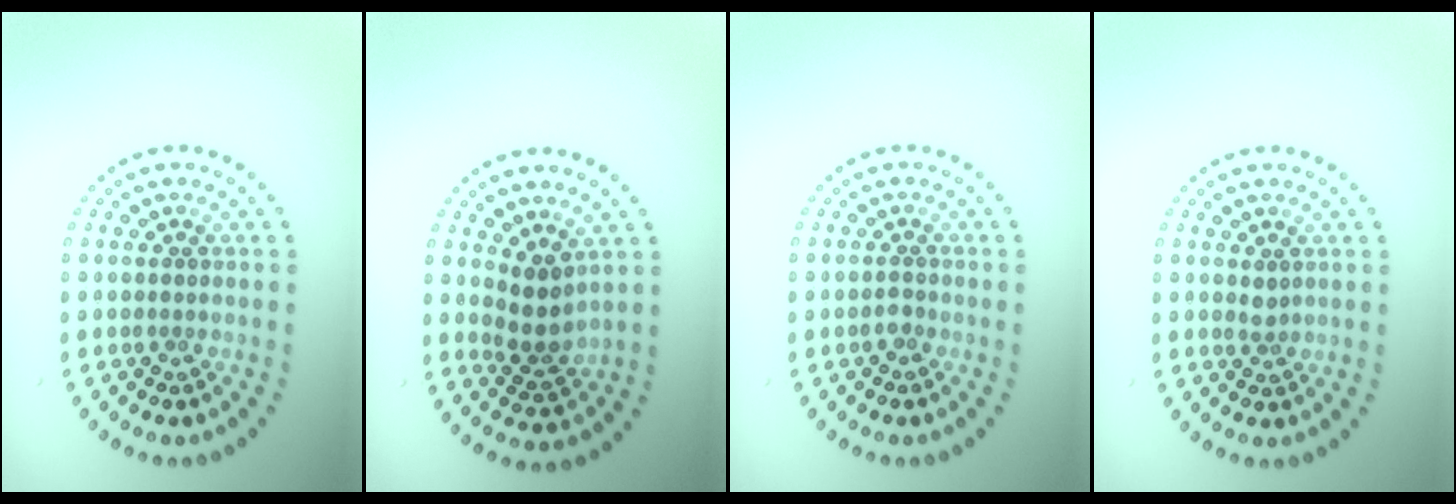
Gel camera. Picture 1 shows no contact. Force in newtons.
{"total": 2.5, "press": 2.0, "slide": 1.5}
{"total": 0.8, "press": 0.6, "slide": 0.4}
{"total": 0.8, "press": 0.6, "slide": 0.6}